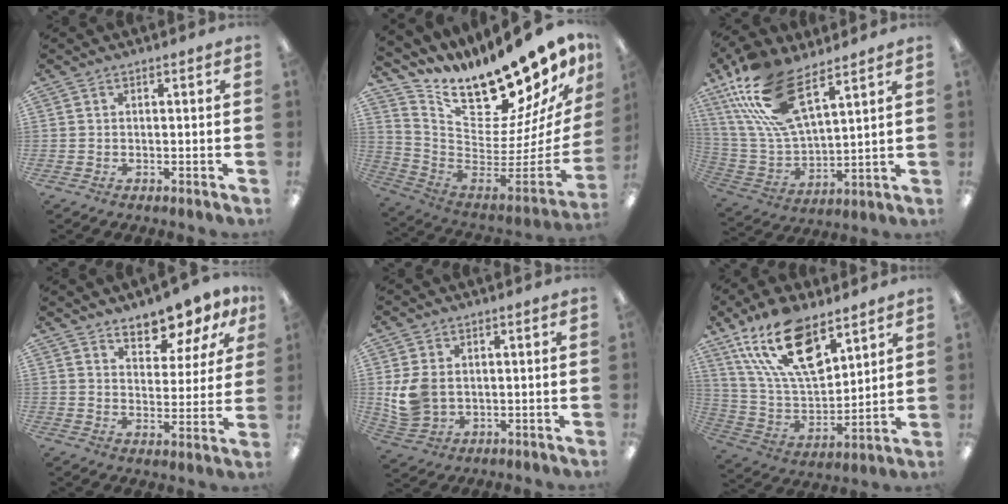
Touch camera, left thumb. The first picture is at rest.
{"total": 18.1, "force": [16.5, 4.0, 6.0], "torque": [-0.085, -0.156, 0.282]}
{"total": 20.3, "force": [12.4, 8.1, 13.8], "torque": [-0.314, -0.052, 0.222]}
{"total": 9.4, "force": [8.2, 3.2, 3.2], "torque": [-0.043, -0.058, 0.150]}
{"total": 7.7, "force": [0.8, 6.0, 4.8], "torque": [-0.107, 0.005, 0.018]}
{"total": 20.6, "force": [12.5, 9.4, 13.5], "torque": [-0.273, -0.055, 0.222]}